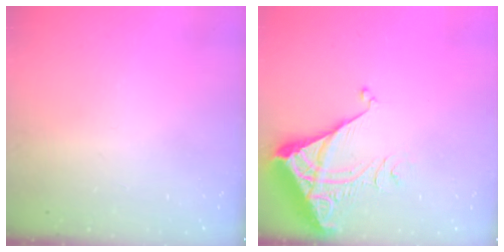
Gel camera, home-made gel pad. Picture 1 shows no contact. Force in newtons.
{"total": 5.3, "press": 5.3, "slide": 0.7}